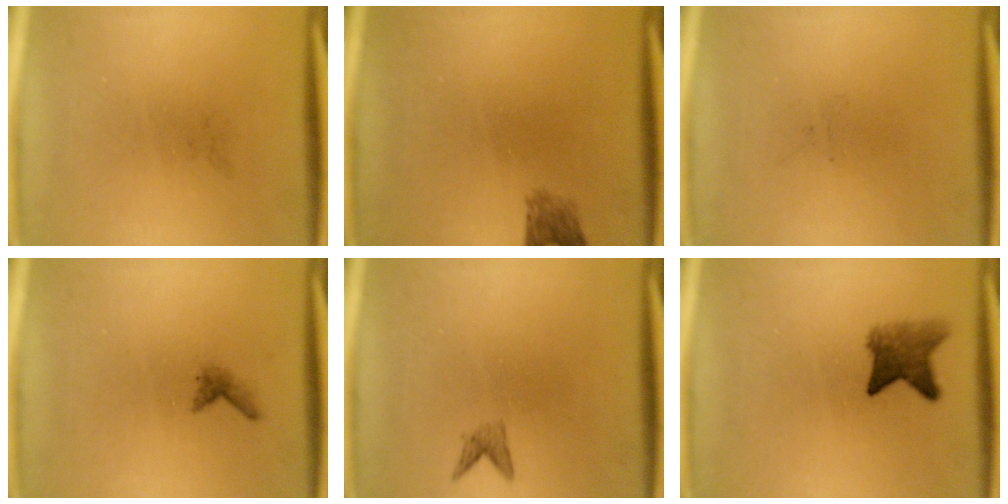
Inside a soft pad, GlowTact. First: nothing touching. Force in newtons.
{"total": 2.2}
{"total": 0.0}
{"total": 0.9}
{"total": 1.1}
{"total": 4.3}